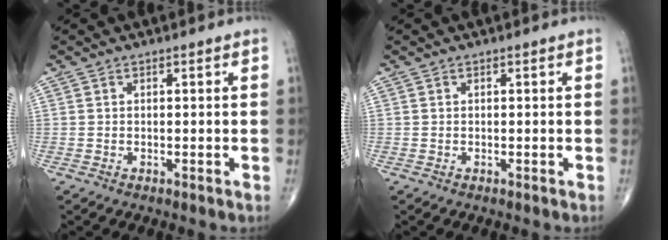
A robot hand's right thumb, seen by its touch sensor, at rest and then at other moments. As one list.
[{"total": 0.0}]